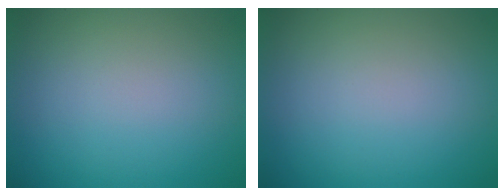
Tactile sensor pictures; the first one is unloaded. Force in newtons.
{"total": 0.0}